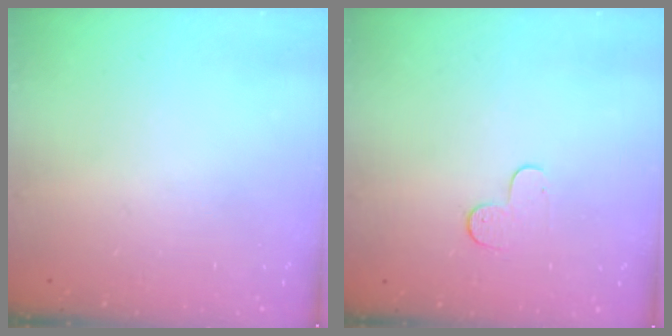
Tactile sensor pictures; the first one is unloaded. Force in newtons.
{"total": 4.8, "press": 4.8, "slide": 0.5}